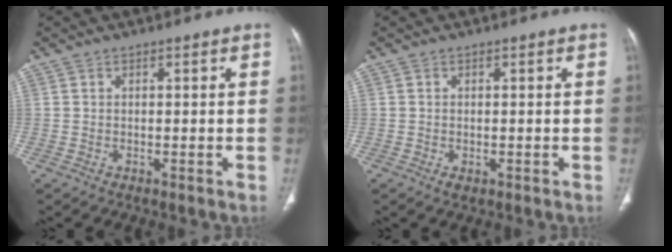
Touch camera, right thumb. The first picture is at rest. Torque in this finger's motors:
{"motor_torque": [-0.30, -0.07, -0.57, 0.02, 0.01]}